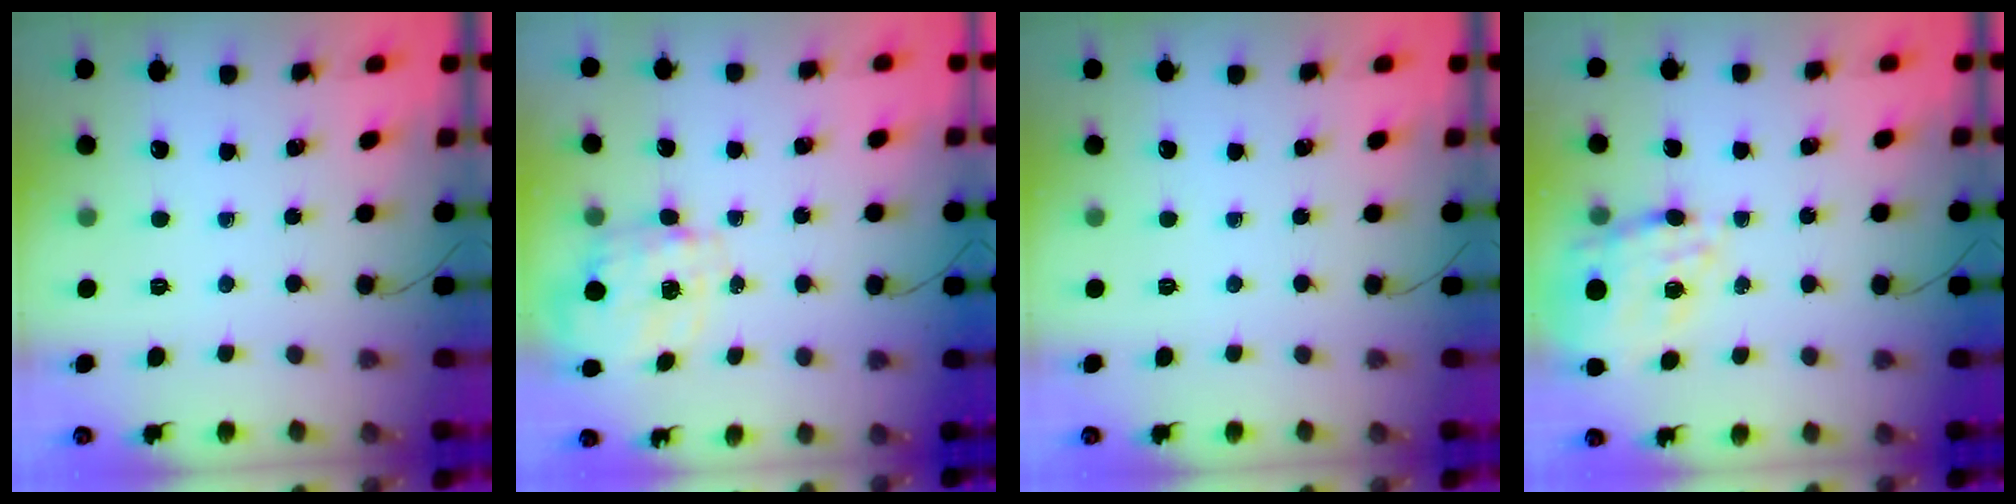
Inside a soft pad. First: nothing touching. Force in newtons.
{"total": 2.7, "press": 2.6, "slide": 0.9}
{"total": 0.0}
{"total": 14.4, "press": 14.1, "slide": 2.7}